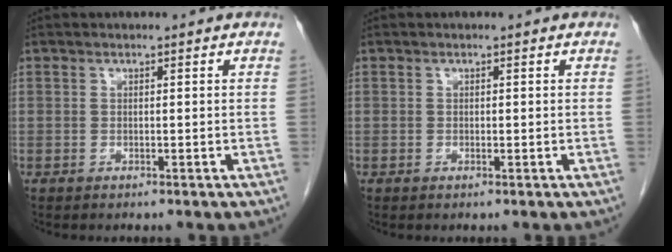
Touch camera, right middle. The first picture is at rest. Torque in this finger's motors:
{"motor_torque": [0.46, -0.41, -0.02, 0.01]}